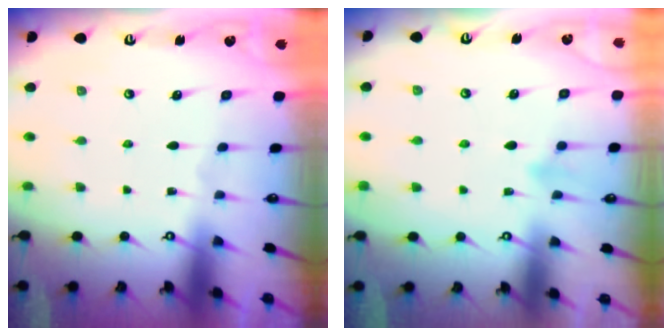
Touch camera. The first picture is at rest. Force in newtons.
{"total": 7.7, "press": 7.5, "slide": 1.5}